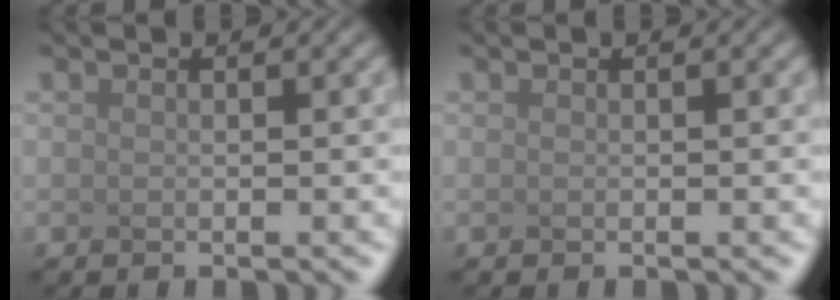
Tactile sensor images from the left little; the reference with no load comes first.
{"total": 0.0}